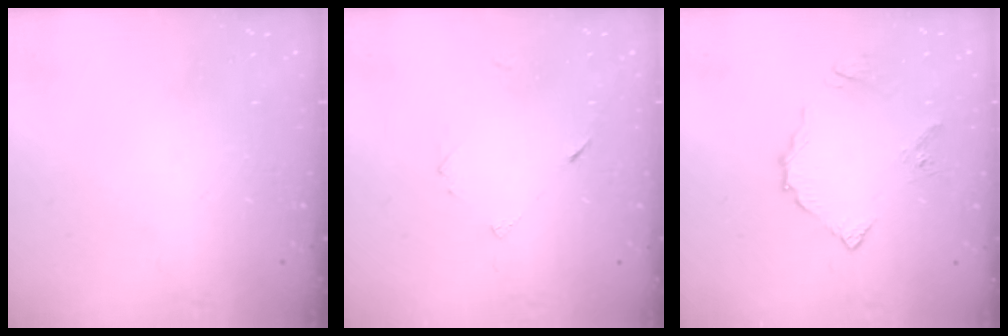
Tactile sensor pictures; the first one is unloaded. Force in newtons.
{"total": 3.5, "press": 3.5, "slide": 0.3}
{"total": 7.4, "press": 7.3, "slide": 0.6}